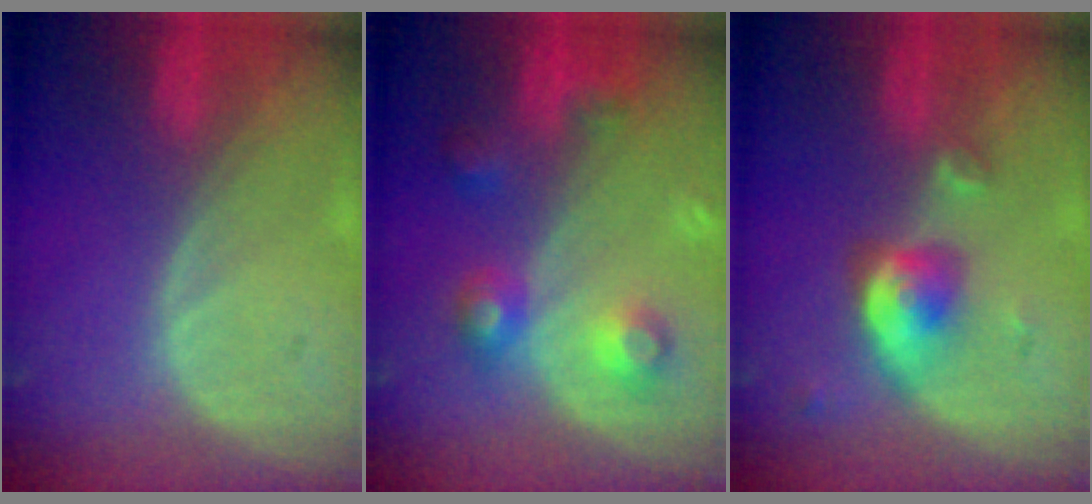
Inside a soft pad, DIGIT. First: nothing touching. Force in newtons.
{"total": 6.0, "press": 6.0, "slide": 0.3}
{"total": 5.1, "press": 4.9, "slide": 1.6}